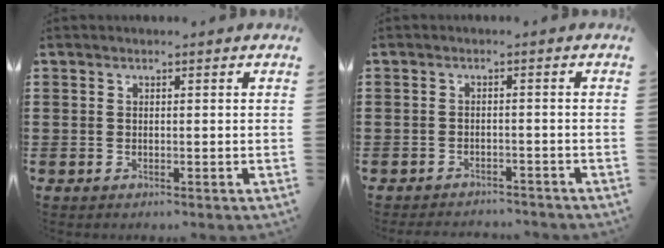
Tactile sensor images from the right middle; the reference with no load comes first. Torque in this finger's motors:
{"motor_torque": [0.01, -0.01, 0.01, 0.05]}